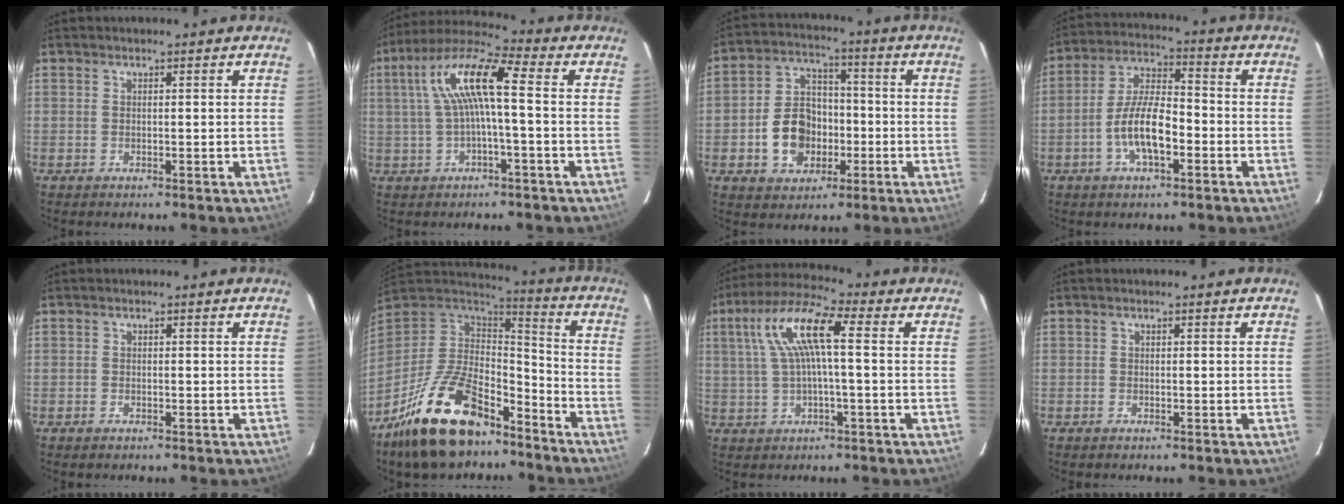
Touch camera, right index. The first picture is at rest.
{"total": 11.1, "force": [0.8, 2.0, 10.9], "torque": [-0.217, 0.026, 0.013]}
{"total": 11.0, "force": [-3.1, 8.6, 6.1], "torque": [-0.135, 0.026, -0.042]}
{"total": 10.1, "force": [-3.6, 3.7, 8.6], "torque": [-0.176, 0.007, -0.065]}
{"total": 0.9, "force": [-0.7, 0.4, 0.3], "torque": [-0.007, 0.001, -0.014]}
{"total": 23.4, "force": [-15.9, 10.3, 13.7], "torque": [-0.275, -0.003, -0.262]}
{"total": 10.5, "force": [1.7, 2.3, 10.1], "torque": [-0.198, 0.023, 0.031]}
{"total": 0.6, "force": [-0.5, 0.2, 0.1], "torque": [-0.003, 0.001, -0.011]}